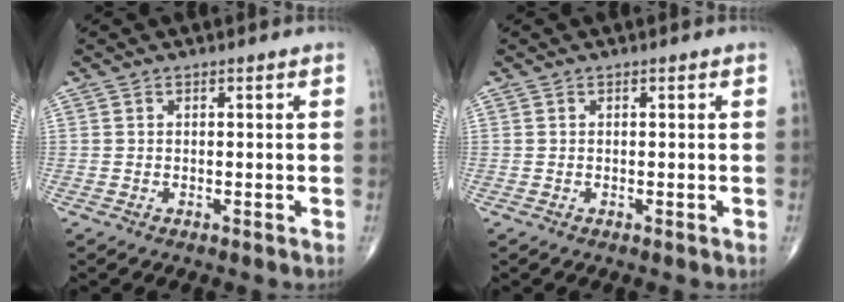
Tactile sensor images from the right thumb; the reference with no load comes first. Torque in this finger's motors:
{"motor_torque": [-0.12, 0.12, -0.05, 0.04, 0.00]}